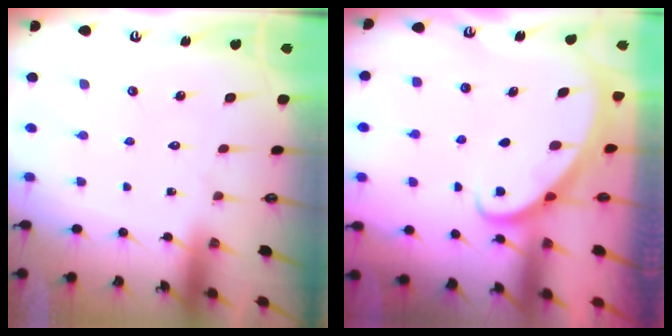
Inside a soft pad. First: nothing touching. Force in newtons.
{"total": 2.8, "press": 2.8, "slide": 0.2}